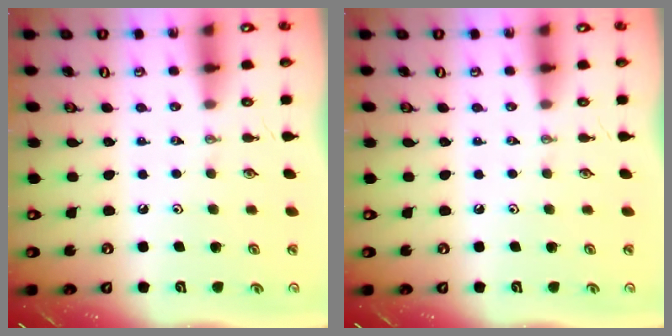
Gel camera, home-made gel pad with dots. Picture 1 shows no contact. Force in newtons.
{"total": 0.0}